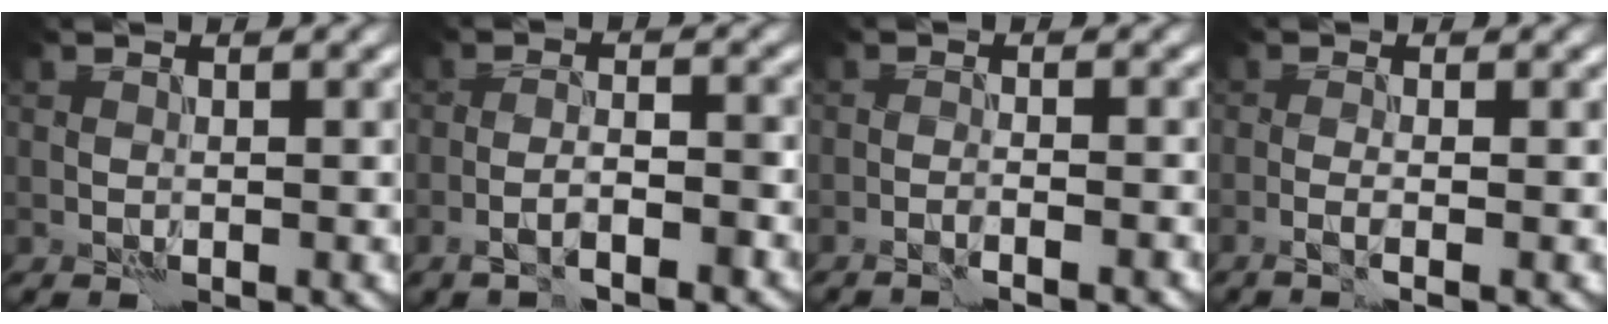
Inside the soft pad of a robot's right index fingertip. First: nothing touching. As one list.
[{"total": 3.1, "force": [-2.1, 0.5, 2.2], "torque": [-0.041, 0.005, -0.041]}, {"total": 2.2, "force": [-1.9, 0.0, 1.1], "torque": [-0.021, 0.004, -0.034]}, {"total": 1.5, "force": [-0.8, 0.1, 1.3], "torque": [-0.022, -0.001, -0.025]}]